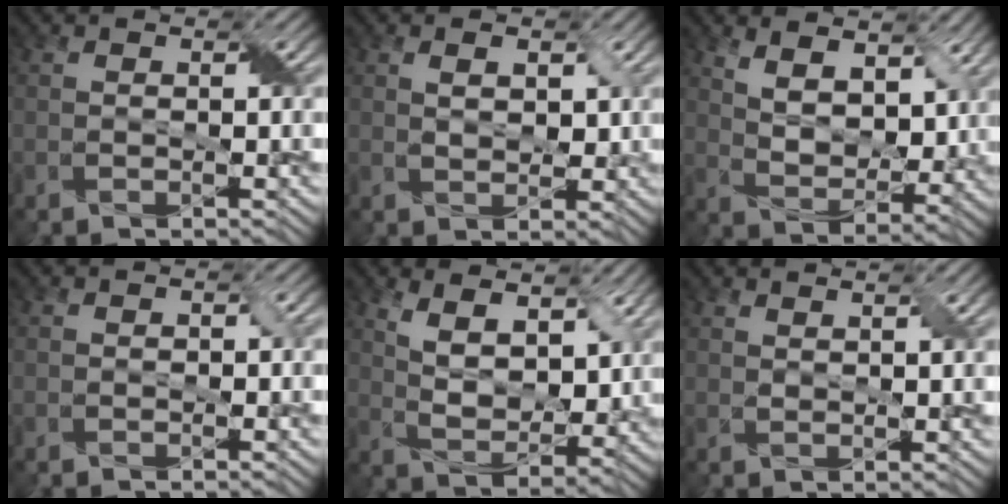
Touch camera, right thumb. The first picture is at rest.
{"total": 3.4, "force": [1.1, 2.0, 2.5], "torque": [-0.047, -0.003, 0.022]}
{"total": 8.1, "force": [4.5, 4.3, 5.2], "torque": [-0.113, -0.010, 0.081]}
{"total": 0.6, "force": [0.0, 0.4, 0.4], "torque": [-0.006, -0.002, -0.001]}
{"total": 8.9, "force": [4.5, 4.5, 6.3], "torque": [-0.131, -0.005, 0.083]}
{"total": 2.1, "force": [1.6, 0.3, 1.2], "torque": [-0.020, -0.003, 0.032]}